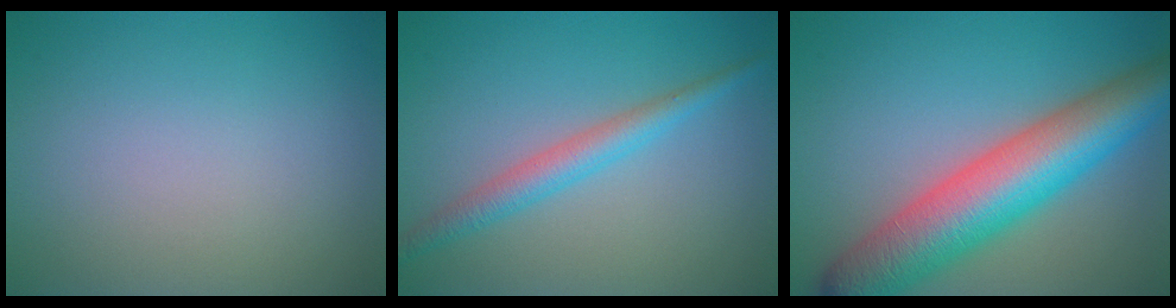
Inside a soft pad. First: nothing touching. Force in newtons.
{"total": 2.9, "press": 2.9, "slide": 0.1}
{"total": 10.4, "press": 10.4, "slide": 0.3}